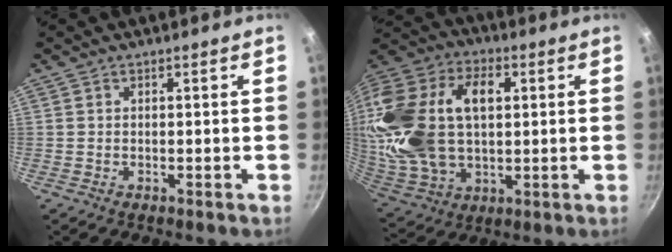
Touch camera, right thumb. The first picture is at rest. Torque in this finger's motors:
{"motor_torque": [1.21, 3.80, 1.33, -0.63, 0.40]}